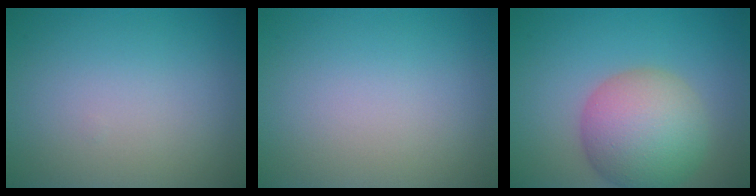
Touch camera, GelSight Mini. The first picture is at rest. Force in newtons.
{"total": 0.0}
{"total": 8.1, "press": 8.1, "slide": 0.3}